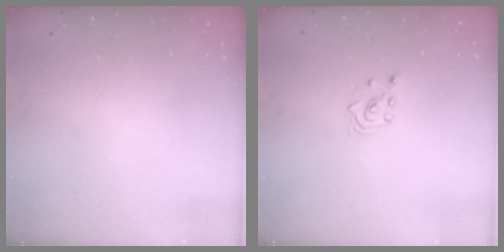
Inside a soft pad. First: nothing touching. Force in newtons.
{"total": 2.5, "press": 2.3, "slide": 1.0}